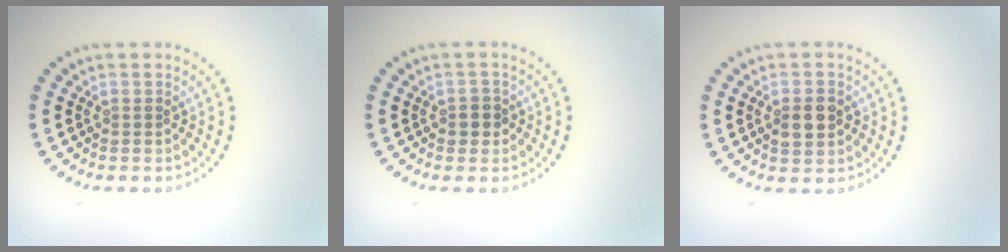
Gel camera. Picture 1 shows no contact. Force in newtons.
{"total": 1.3, "press": 1.2, "slide": 0.6}
{"total": 2.8, "press": 2.8, "slide": 0.0}